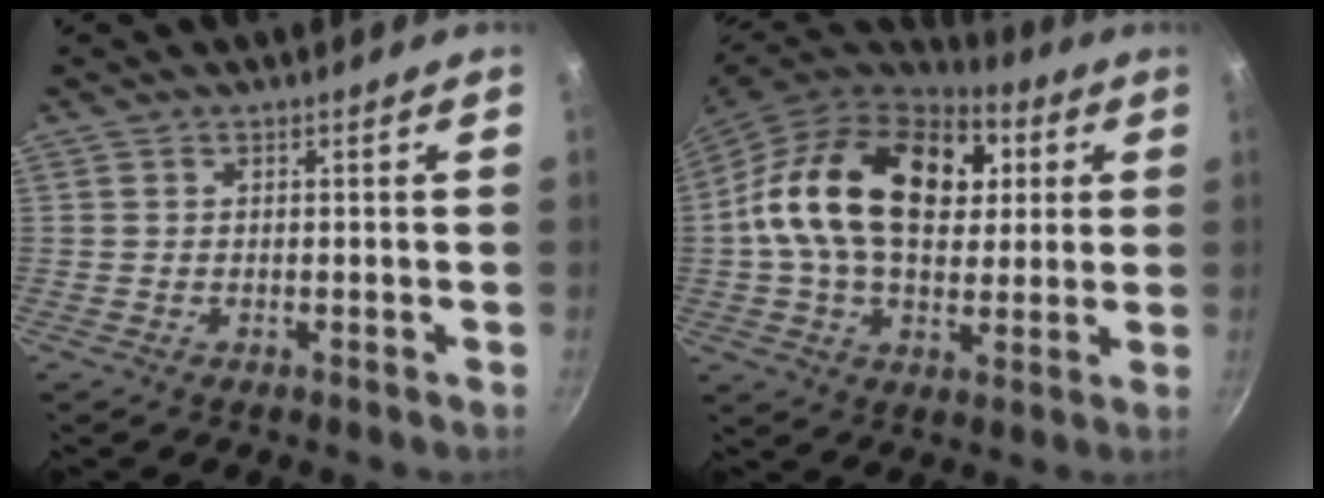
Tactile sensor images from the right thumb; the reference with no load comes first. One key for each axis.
{"total": 25.4, "fx": 5.1, "fy": 16.6, "fz": 18.6, "tx": -0.296, "ty": 0.015, "tz": 0.069}